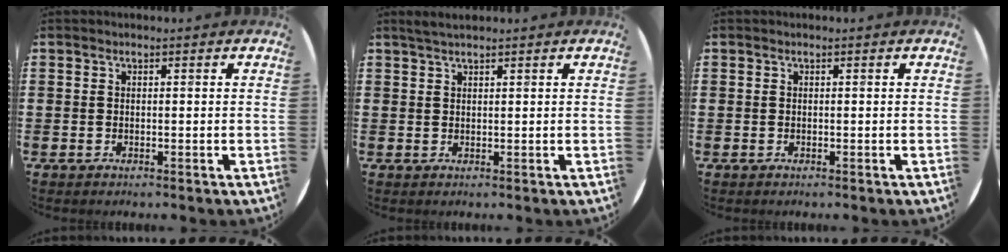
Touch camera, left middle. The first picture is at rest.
{"total": 1.5, "force": [1.3, 0.1, 0.7], "torque": [-0.014, 0.003, 0.024]}
{"total": 0.0}